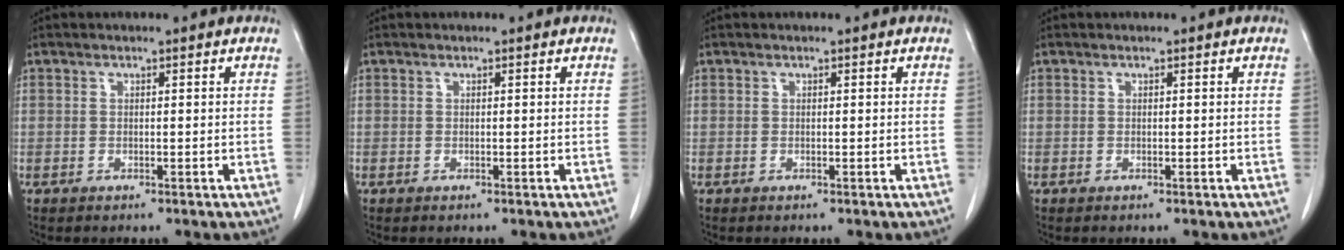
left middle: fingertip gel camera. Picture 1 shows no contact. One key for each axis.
{"total": 0.0}
{"total": 0.0}
{"total": 0.0}